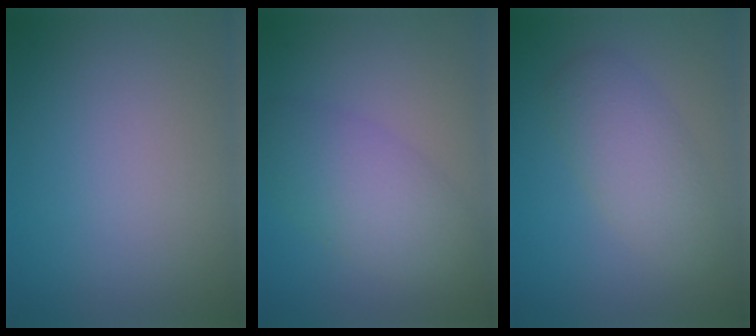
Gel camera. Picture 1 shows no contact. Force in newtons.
{"total": 4.5, "press": 4.5, "slide": 0.2}
{"total": 3.6, "press": 3.6, "slide": 0.2}